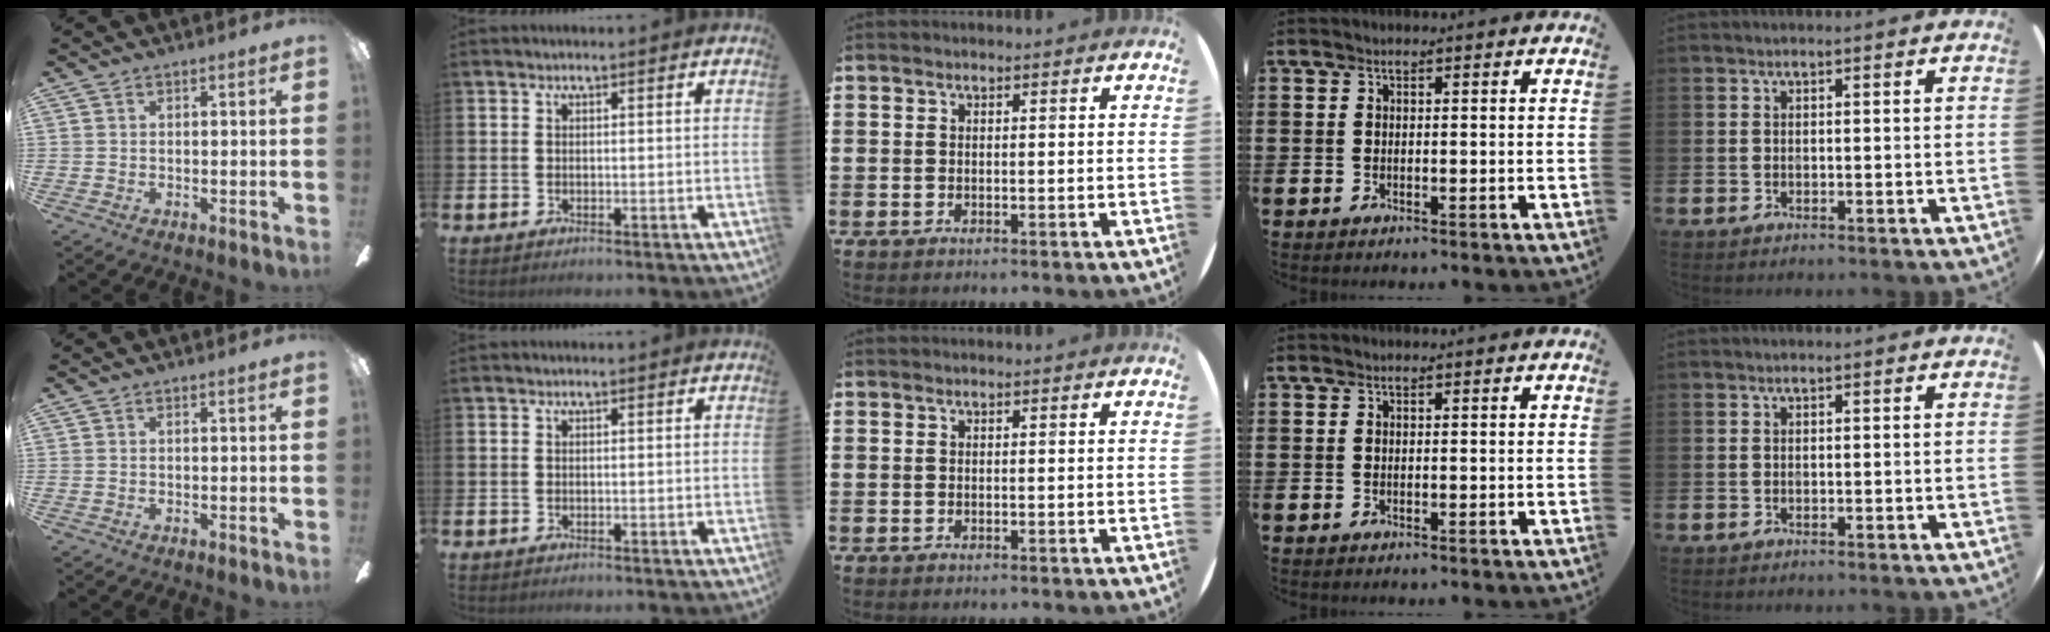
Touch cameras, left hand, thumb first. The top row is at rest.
{}